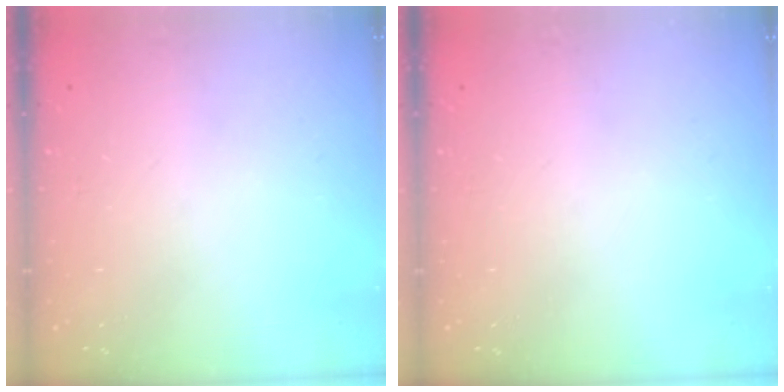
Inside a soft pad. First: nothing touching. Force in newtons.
{"total": 0.0}